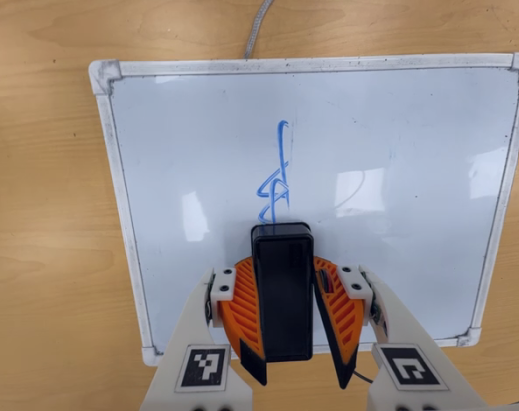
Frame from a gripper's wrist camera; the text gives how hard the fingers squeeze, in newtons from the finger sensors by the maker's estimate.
{"total": 9.4, "left": 8.9, "right": 9.9}